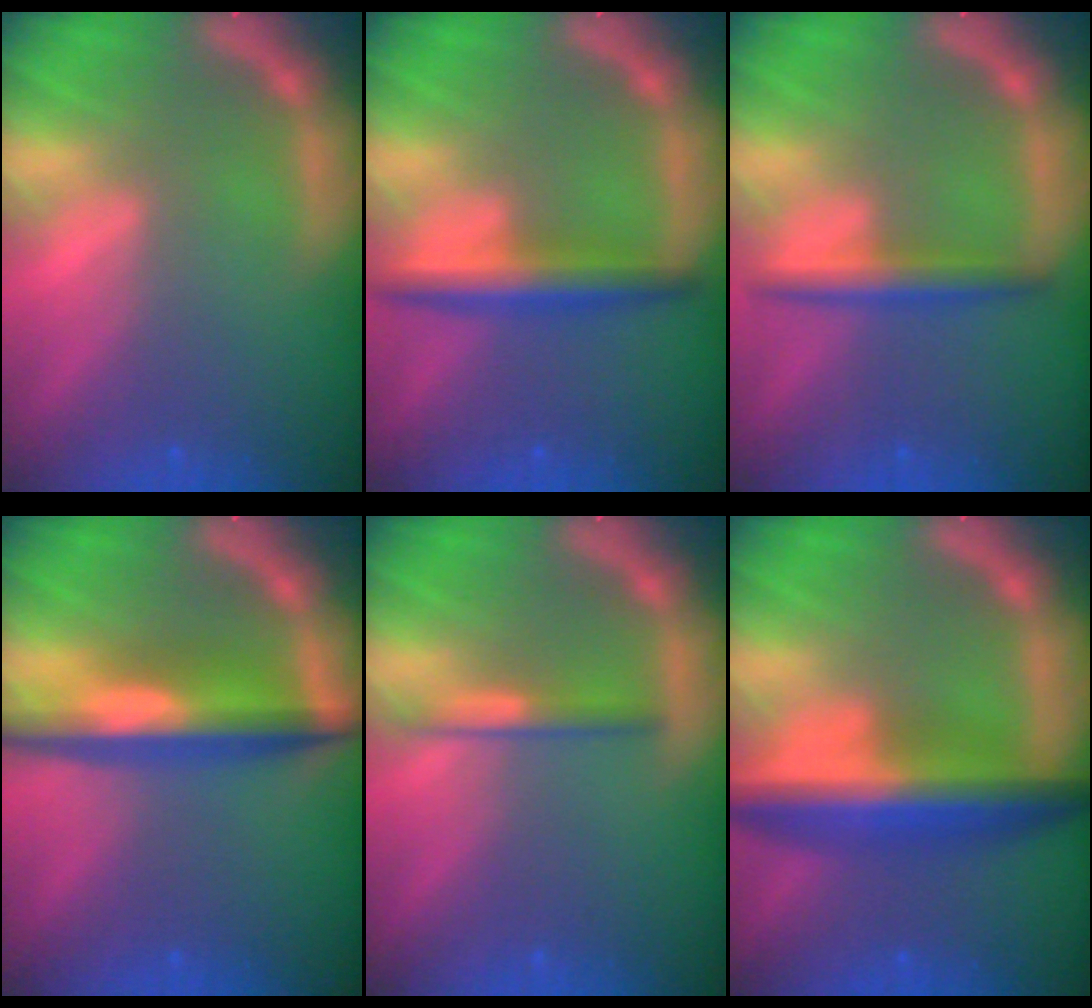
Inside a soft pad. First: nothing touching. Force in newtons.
{"total": 4.0}
{"total": 3.0}
{"total": 6.6}
{"total": 2.0}
{"total": 8.0}